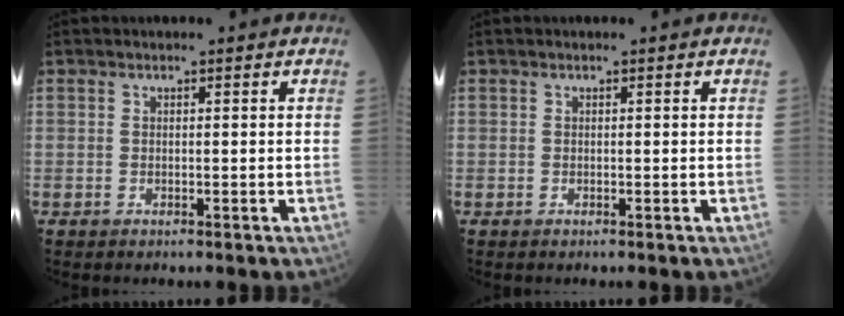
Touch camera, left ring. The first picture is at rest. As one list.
[{"total": 0.0}]